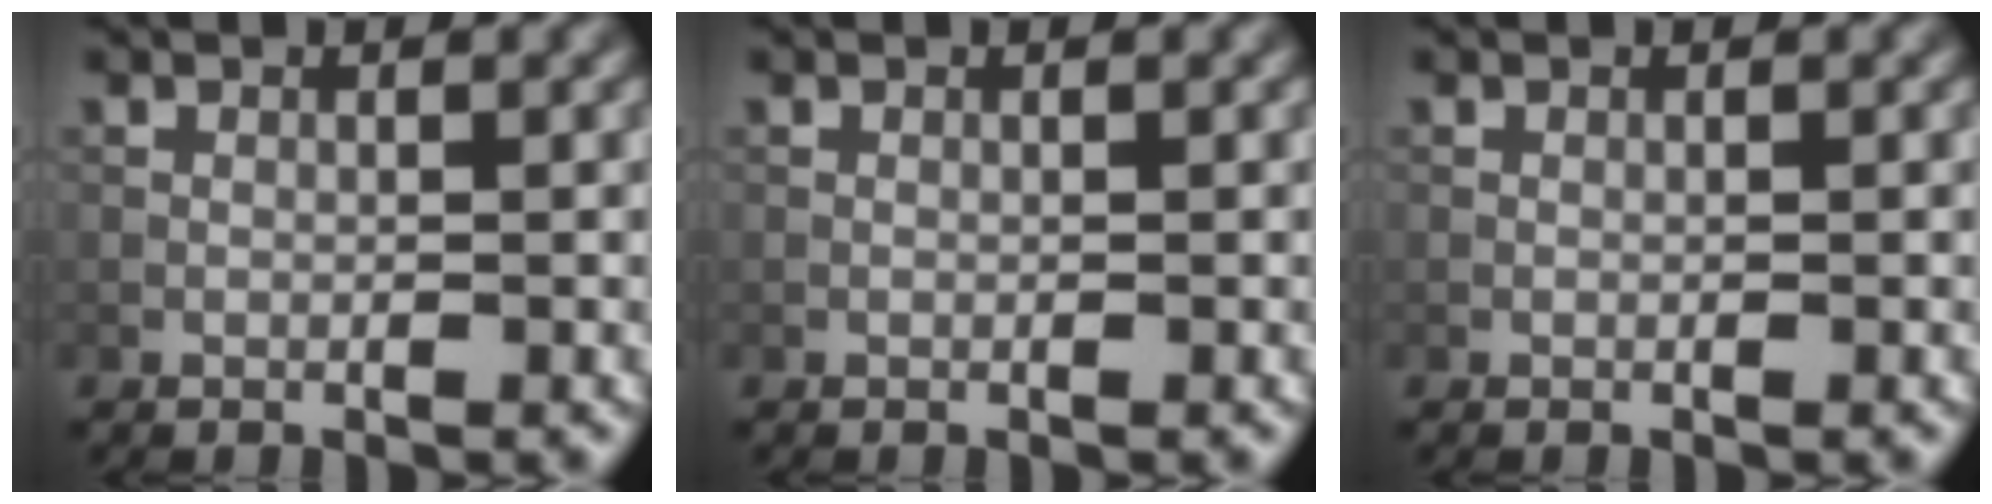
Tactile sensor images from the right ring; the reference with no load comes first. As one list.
[{"total": 0.0}, {"total": 0.0}]